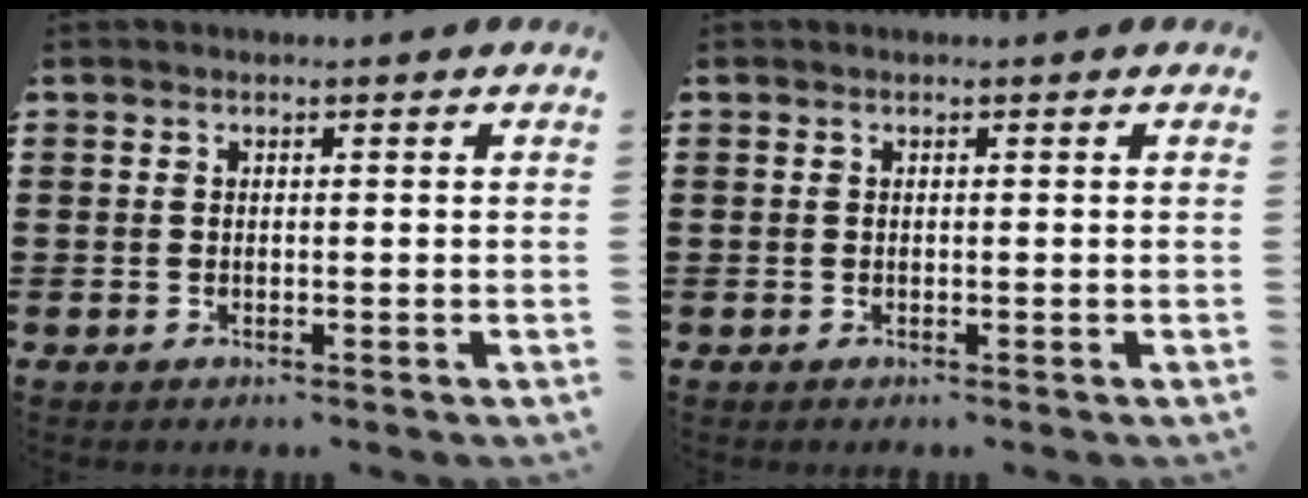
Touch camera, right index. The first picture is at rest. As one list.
[{"total": 0.0}]